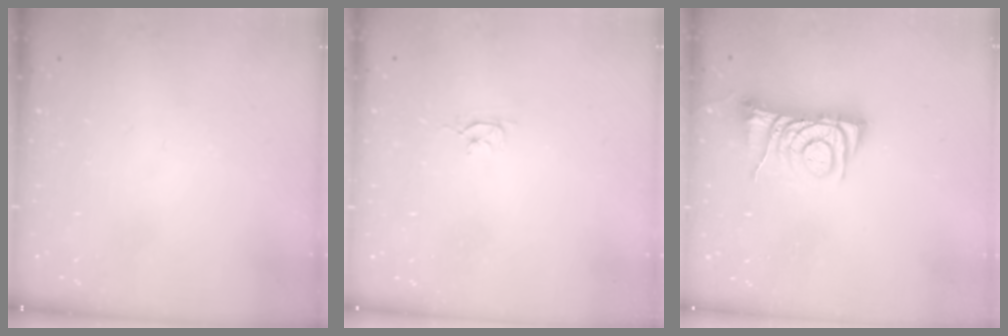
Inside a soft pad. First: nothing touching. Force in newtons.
{"total": 2.6, "press": 2.6, "slide": 0.3}
{"total": 7.8, "press": 7.7, "slide": 1.0}